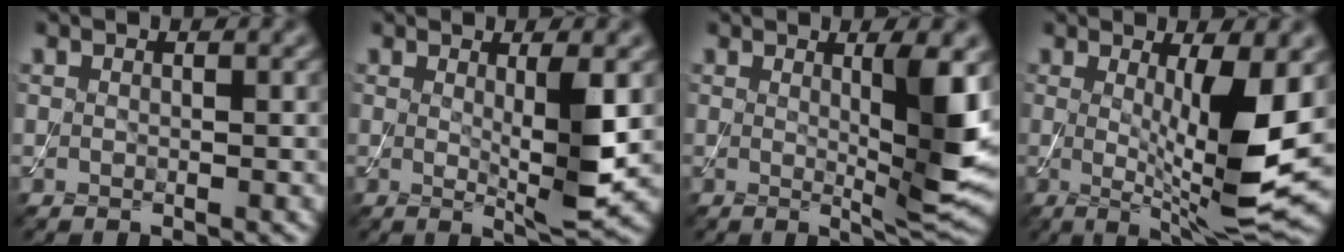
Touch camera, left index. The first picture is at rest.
{"total": 4.2, "force": [0.5, 0.6, 4.1], "torque": [-0.065, -0.013, 0.012]}
{"total": 5.9, "force": [0.9, 1.0, 5.7], "torque": [-0.079, -0.014, 0.018]}
{"total": 8.6, "force": [0.4, 1.9, 8.4], "torque": [-0.127, -0.023, 0.016]}